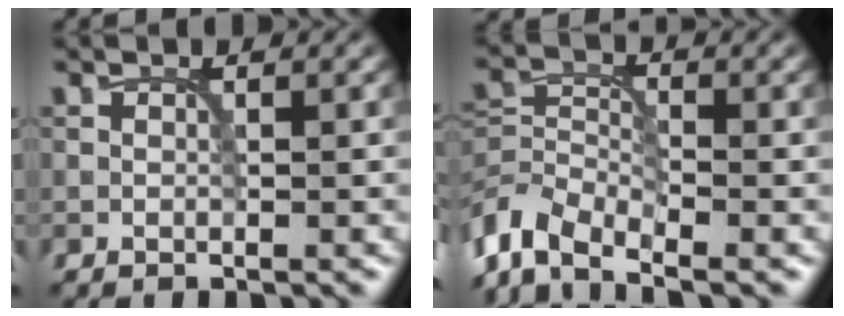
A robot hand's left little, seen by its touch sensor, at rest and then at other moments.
{"total": 5.7, "force": [-4.2, 2.3, 3.0], "torque": [-0.057, -0.003, -0.096]}